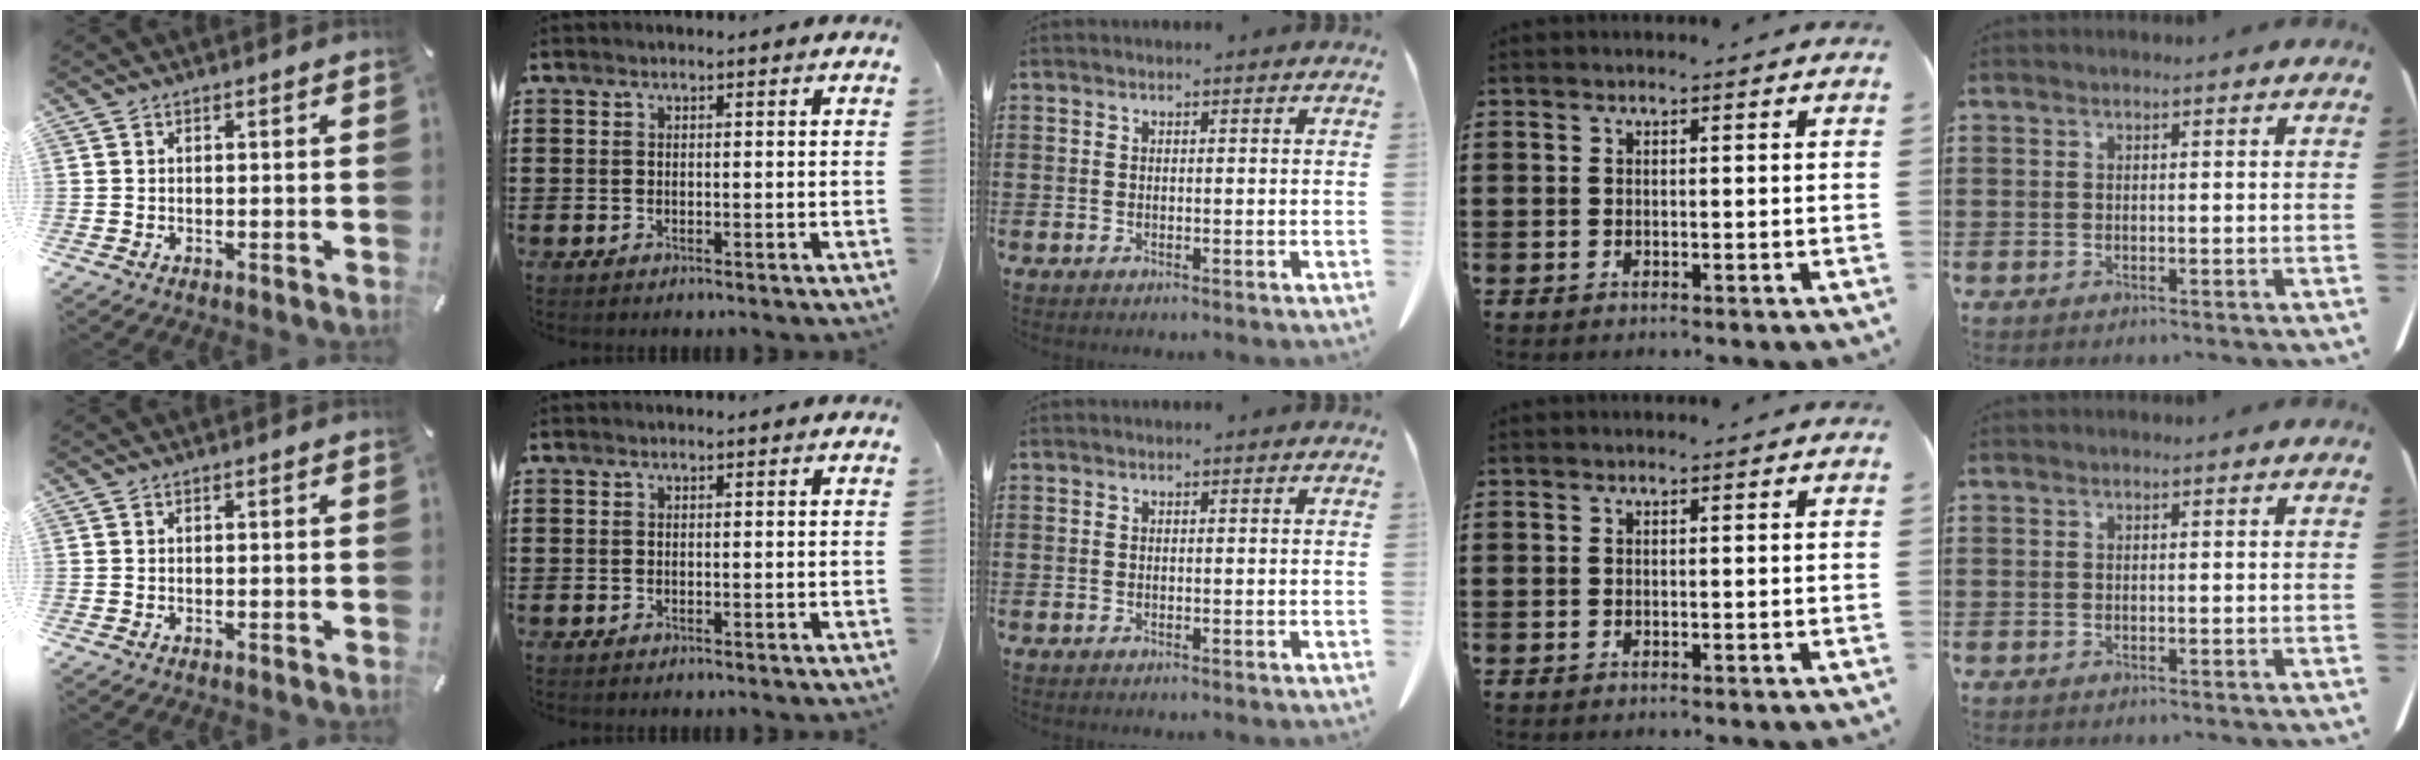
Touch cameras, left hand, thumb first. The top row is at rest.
{}